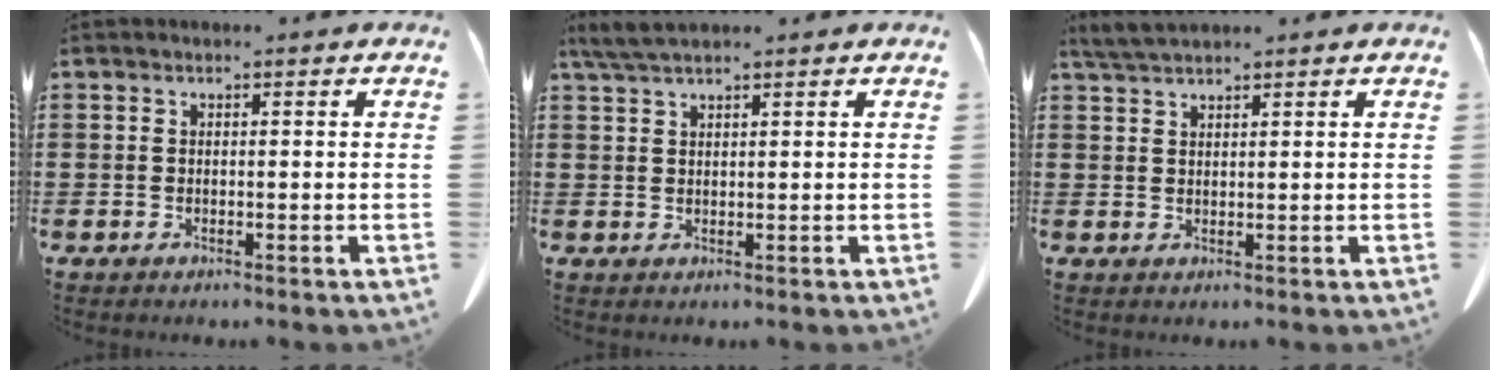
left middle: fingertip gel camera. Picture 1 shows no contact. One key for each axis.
{"total": 3.1, "fx": 2.5, "fy": 0.3, "fz": 1.9, "tx": -0.043, "ty": 0.000, "tz": 0.047}
{"total": 2.8, "fx": 2.4, "fy": 0.2, "fz": 1.3, "tx": -0.031, "ty": 0.000, "tz": 0.047}